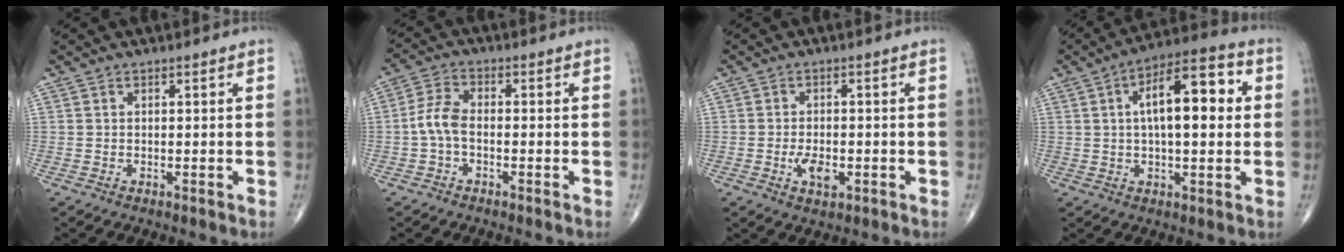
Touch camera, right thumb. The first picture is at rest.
{"total": 5.0, "force": [-1.1, 2.8, 4.1], "torque": [-0.088, 0.018, -0.031]}
{"total": 4.1, "force": [-1.3, 2.2, 3.2], "torque": [-0.053, 0.000, -0.020]}
{"total": 14.5, "force": [2.6, 5.8, 13.0], "torque": [-0.185, 0.022, 0.033]}